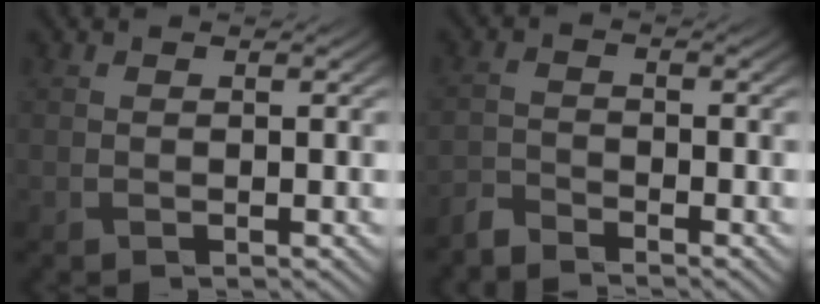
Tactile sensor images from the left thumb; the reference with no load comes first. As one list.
[{"total": 2.6, "force": [-2.5, 0.3, 0.5], "torque": [-0.011, -0.006, -0.063]}]